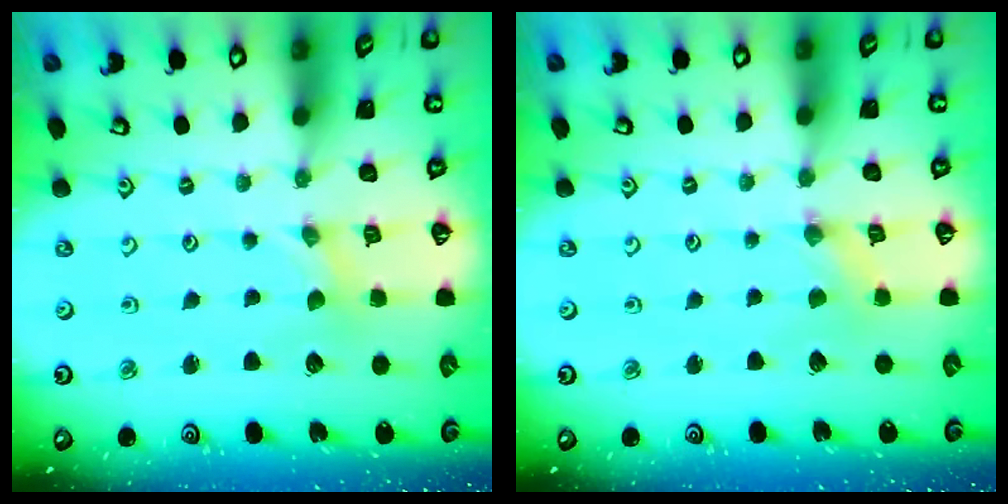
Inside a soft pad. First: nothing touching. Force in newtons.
{"total": 0.5, "press": 0.5, "slide": 0.2}